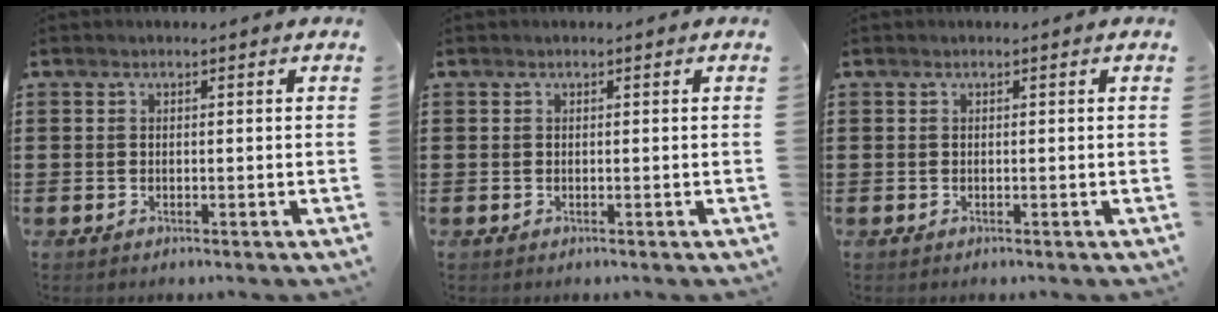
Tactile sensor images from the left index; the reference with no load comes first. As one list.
[{"total": 0.0}, {"total": 0.0}]